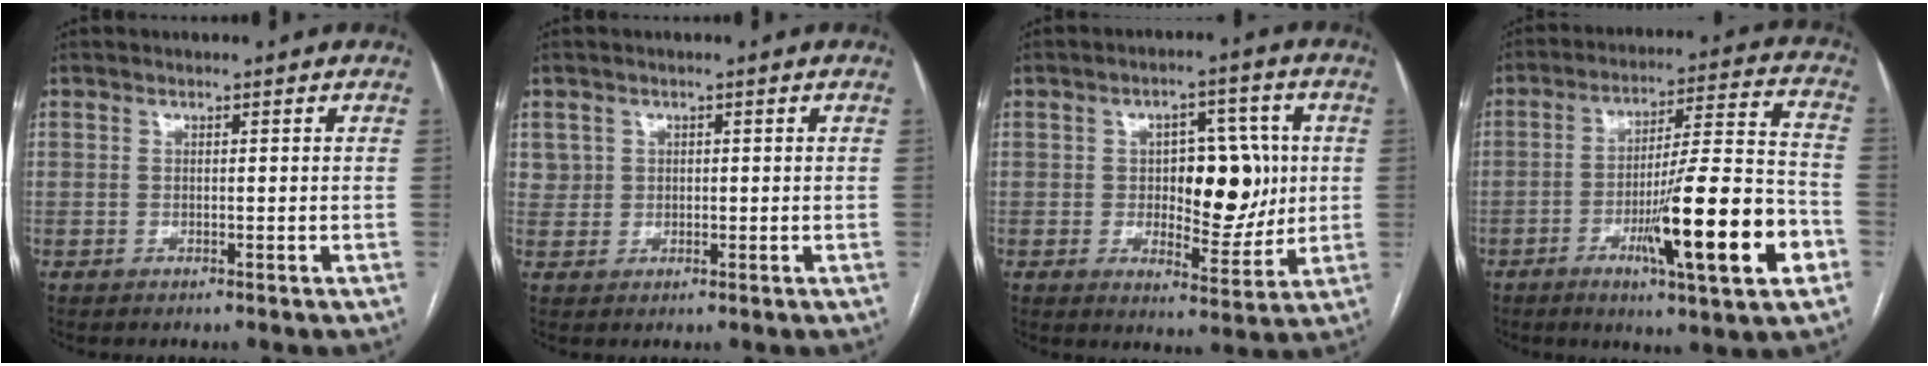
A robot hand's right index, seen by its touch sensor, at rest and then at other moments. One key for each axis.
{"total": 2.3, "fx": 0.9, "fy": 2.1, "fz": -0.1, "tx": 0.018, "ty": 0.006, "tz": 0.011}
{"total": 11.0, "fx": 0.8, "fy": 5.2, "fz": 9.6, "tx": -0.130, "ty": 0.015, "tz": 0.022}
{"total": 18.1, "fx": -6.7, "fy": 1.2, "fz": 16.8, "tx": -0.256, "ty": -0.005, "tz": -0.099}